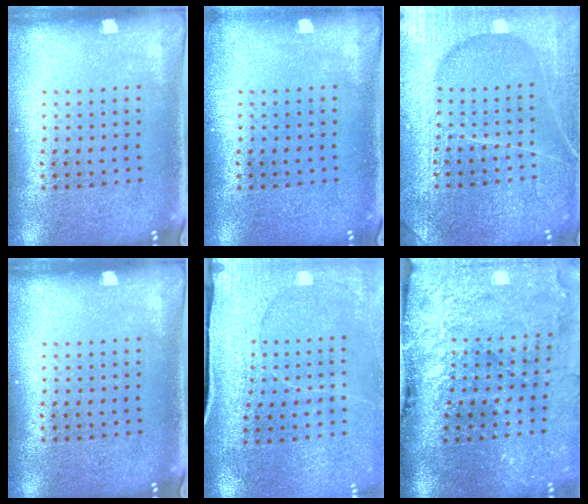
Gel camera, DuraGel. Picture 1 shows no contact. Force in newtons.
{"total": 0.5, "press": 0.5, "slide": 0.1}
{"total": 6.6, "press": 6.5, "slide": 0.8}
{"total": 0.0}
{"total": 2.9, "press": 2.8, "slide": 0.7}
{"total": 4.9, "press": 3.8, "slide": 3.0}